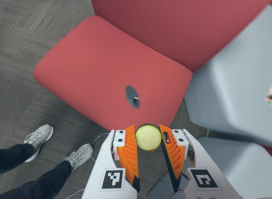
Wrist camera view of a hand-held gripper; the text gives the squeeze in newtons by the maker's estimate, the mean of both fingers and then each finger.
{"total": 8.4, "left": 8.6, "right": 8.3}